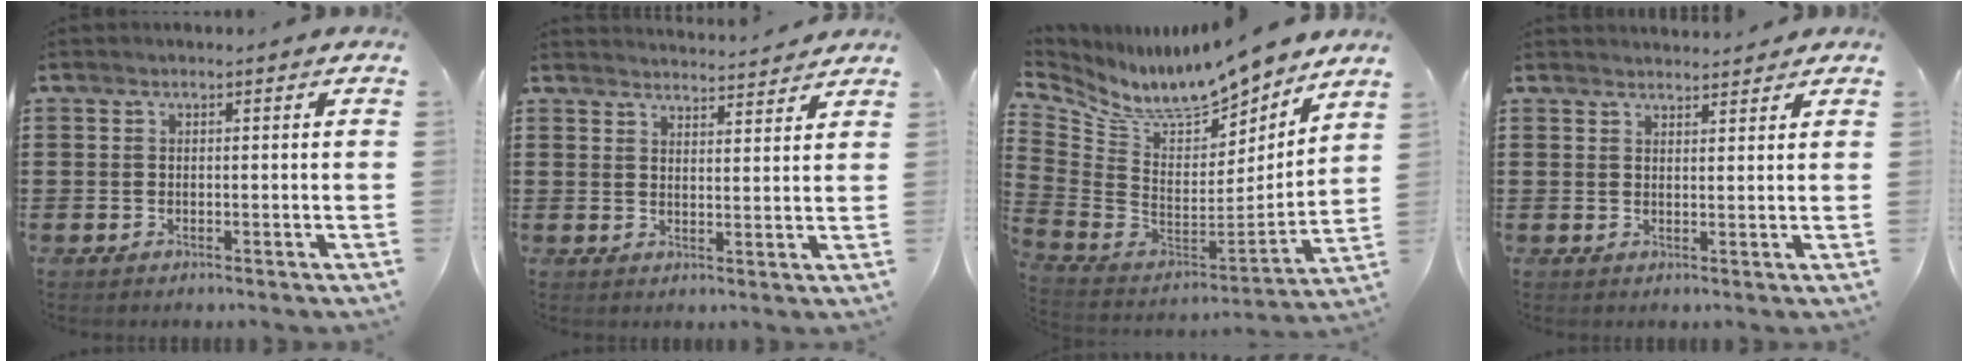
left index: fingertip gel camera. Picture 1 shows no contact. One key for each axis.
{"total": 3.2, "fx": 3.2, "fy": -0.2, "fz": 0.1, "tx": -0.003, "ty": -0.018, "tz": 0.056}
{"total": 9.3, "fx": 8.5, "fy": 1.7, "fz": 3.5, "tx": -0.109, "ty": -0.073, "tz": 0.146}
{"total": 2.0, "fx": 2.0, "fy": 0.2, "fz": 0.0, "tx": -0.005, "ty": 0.000, "tz": 0.038}